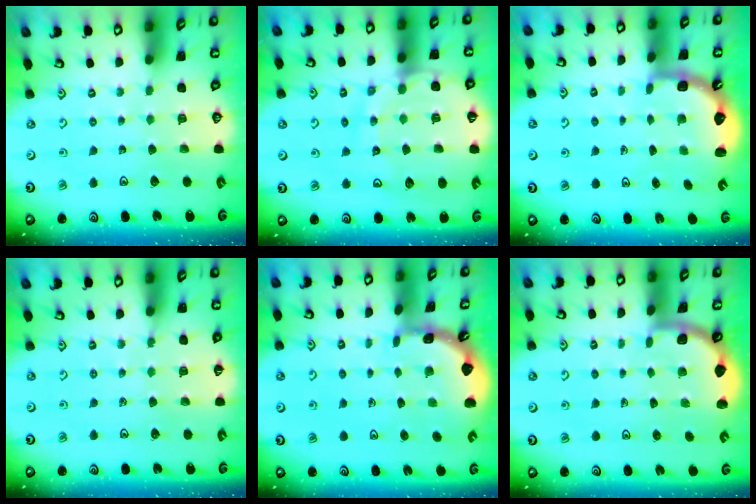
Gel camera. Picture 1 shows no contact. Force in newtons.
{"total": 14.4, "press": 14.3, "slide": 1.5}
{"total": 2.6, "press": 2.2, "slide": 1.3}
{"total": 5.4, "press": 5.3, "slide": 1.3}
{"total": 1.8, "press": 1.8, "slide": 0.1}
{"total": 1.8, "press": 1.8, "slide": 0.0}